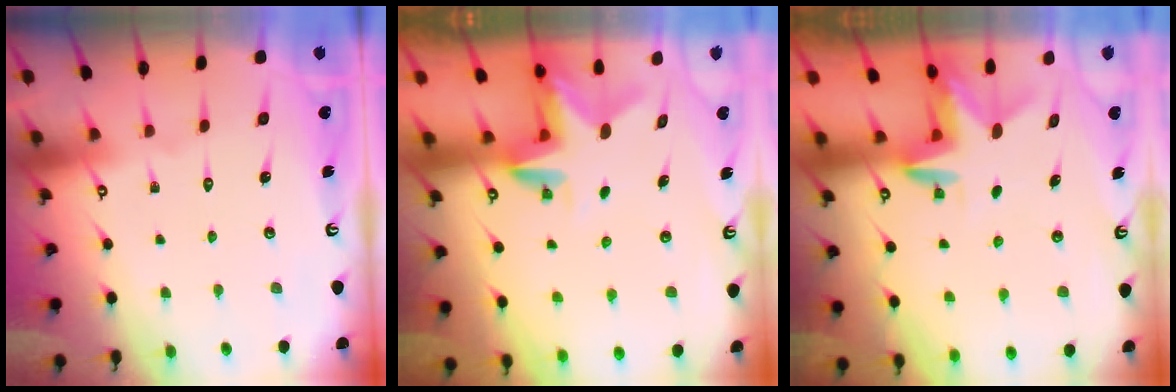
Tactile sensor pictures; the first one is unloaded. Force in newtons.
{"total": 3.5, "press": 3.5, "slide": 0.2}
{"total": 3.1, "press": 3.1, "slide": 0.2}